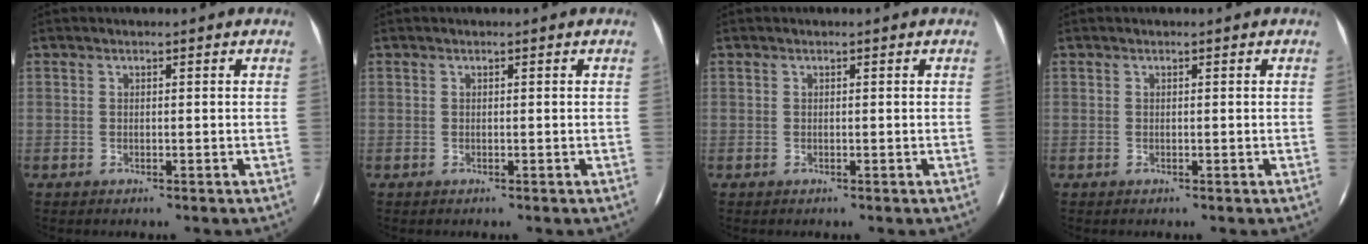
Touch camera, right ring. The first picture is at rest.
{"total": 0.0}
{"total": 0.0}
{"total": 0.0}